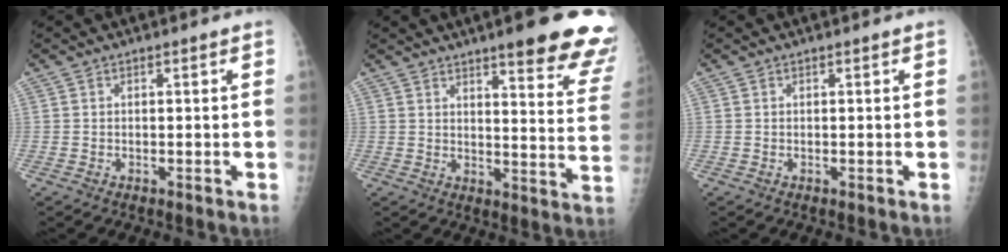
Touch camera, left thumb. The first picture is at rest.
{"total": 18.9, "force": [13.5, 3.4, 12.8], "torque": [-0.131, -0.066, 0.156]}
{"total": 0.0}